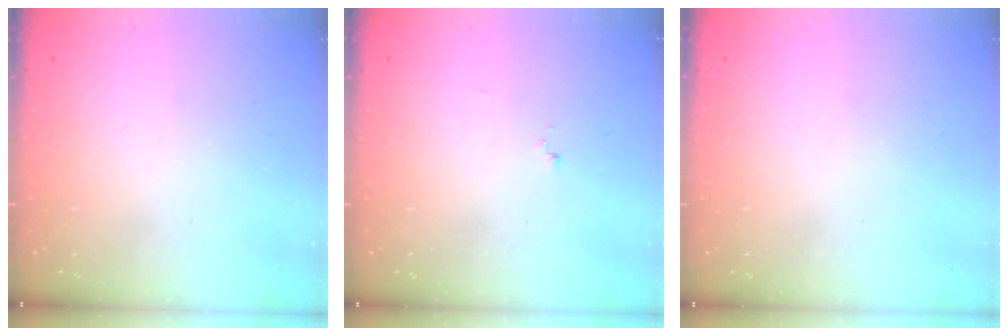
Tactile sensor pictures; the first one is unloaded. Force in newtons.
{"total": 3.8, "press": 3.8, "slide": 0.3}
{"total": 0.0}